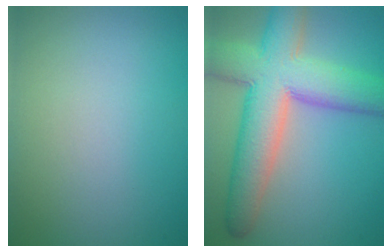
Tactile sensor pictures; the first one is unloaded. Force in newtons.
{"total": 10.0, "press": 10.0, "slide": 0.4}